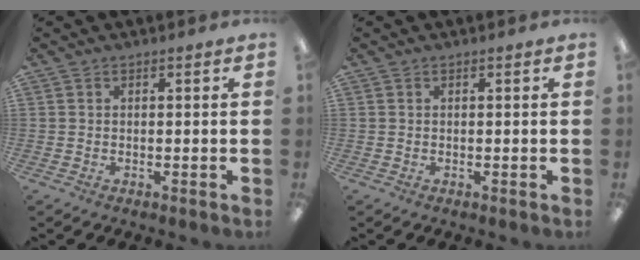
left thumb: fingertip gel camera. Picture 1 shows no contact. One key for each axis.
{"total": 0.0}